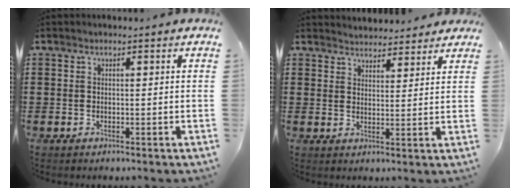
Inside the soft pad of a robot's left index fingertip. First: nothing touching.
{"total": 3.0, "force": [3.0, 0.6, -0.2], "torque": [-0.006, -0.009, 0.055]}